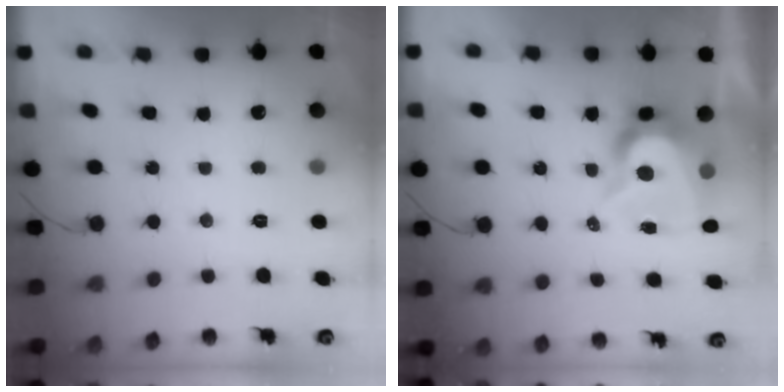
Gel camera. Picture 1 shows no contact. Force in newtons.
{"total": 8.8, "press": 8.8, "slide": 0.9}